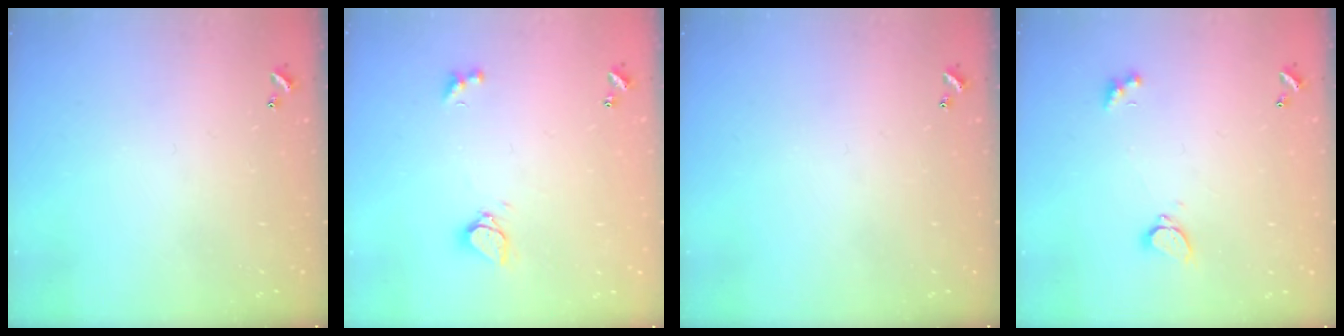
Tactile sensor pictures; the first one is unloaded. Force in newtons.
{"total": 2.8, "press": 2.7, "slide": 0.6}
{"total": 0.0}
{"total": 2.1, "press": 1.9, "slide": 0.9}